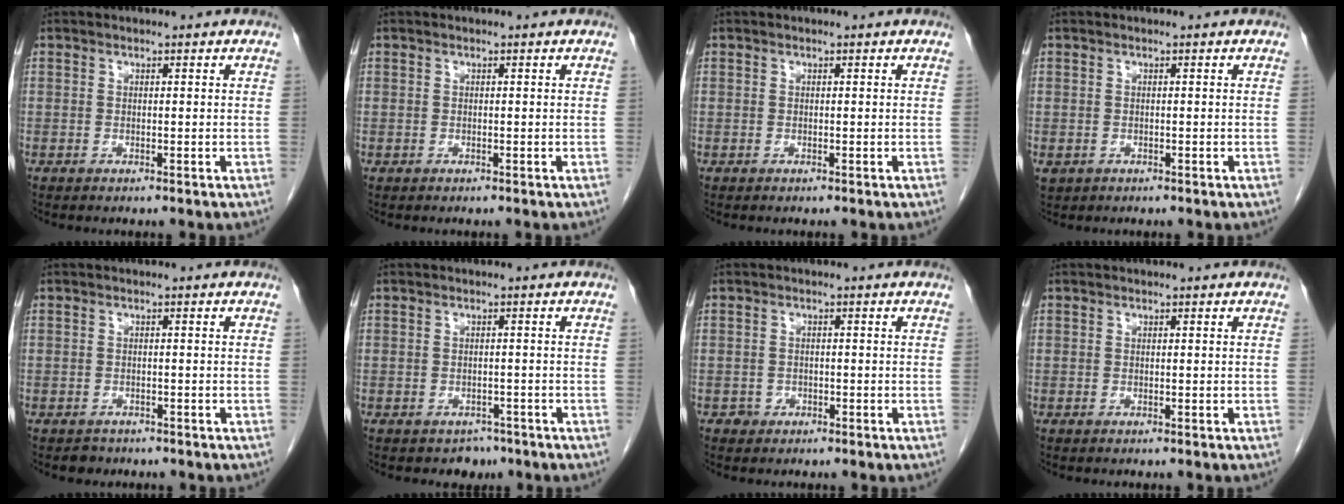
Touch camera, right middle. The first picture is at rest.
{"total": 0.0}
{"total": 0.0}
{"total": 1.5, "force": [-0.4, 1.3, 0.5], "torque": [-0.011, 0.002, 0.004]}
{"total": 1.4, "force": [-1.1, 0.9, -0.1], "torque": [-0.008, 0.000, -0.016]}
{"total": 2.3, "force": [-1.7, 1.5, 0.2], "torque": [-0.007, 0.004, -0.021]}
{"total": 1.3, "force": [-0.7, 1.1, 0.1], "torque": [0.002, 0.005, -0.011]}
{"total": 0.0}